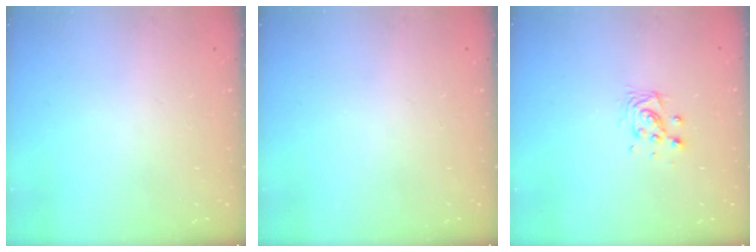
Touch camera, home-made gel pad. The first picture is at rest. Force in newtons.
{"total": 0.0}
{"total": 6.3, "press": 6.3, "slide": 0.3}